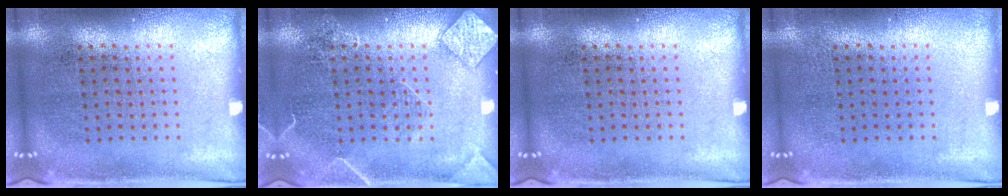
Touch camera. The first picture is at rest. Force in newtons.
{"total": 2.3, "press": 2.3, "slide": 0.3}
{"total": 0.0}
{"total": 0.0}